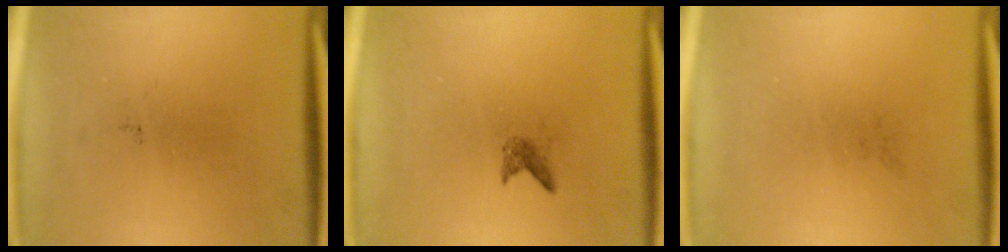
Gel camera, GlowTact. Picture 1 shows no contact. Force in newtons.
{"total": 0.9}
{"total": 0.0}